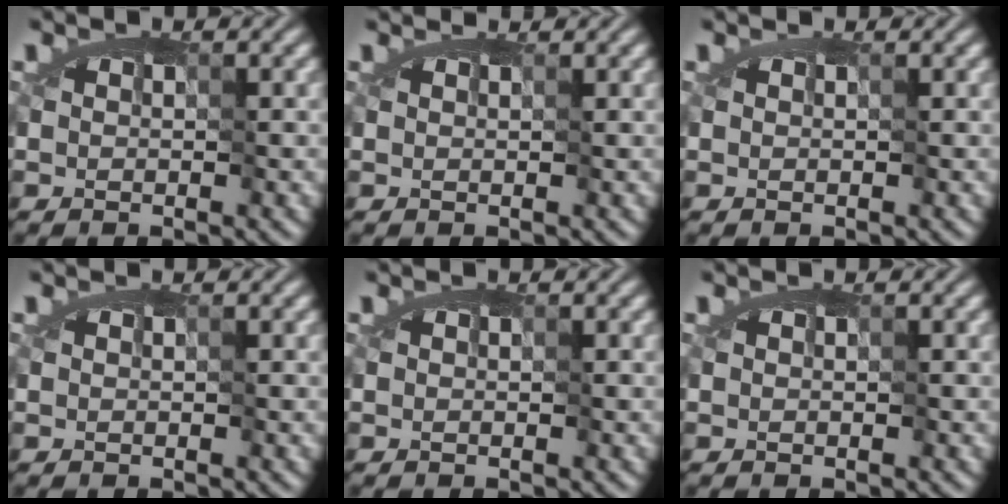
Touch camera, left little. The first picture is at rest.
{"total": 0.7, "force": [0.7, 0.1, 0.0], "torque": [-0.007, -0.002, 0.018]}
{"total": 0.0}
{"total": 0.0}
{"total": 0.0}
{"total": 0.0}